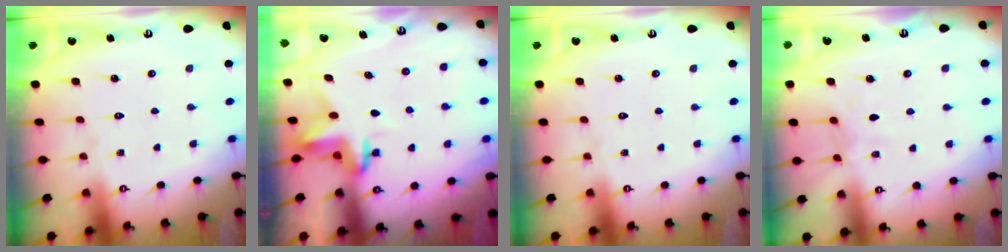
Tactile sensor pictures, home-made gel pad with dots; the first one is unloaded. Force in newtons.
{"total": 3.4, "press": 3.4, "slide": 0.2}
{"total": 0.0}
{"total": 4.7, "press": 4.7, "slide": 0.5}